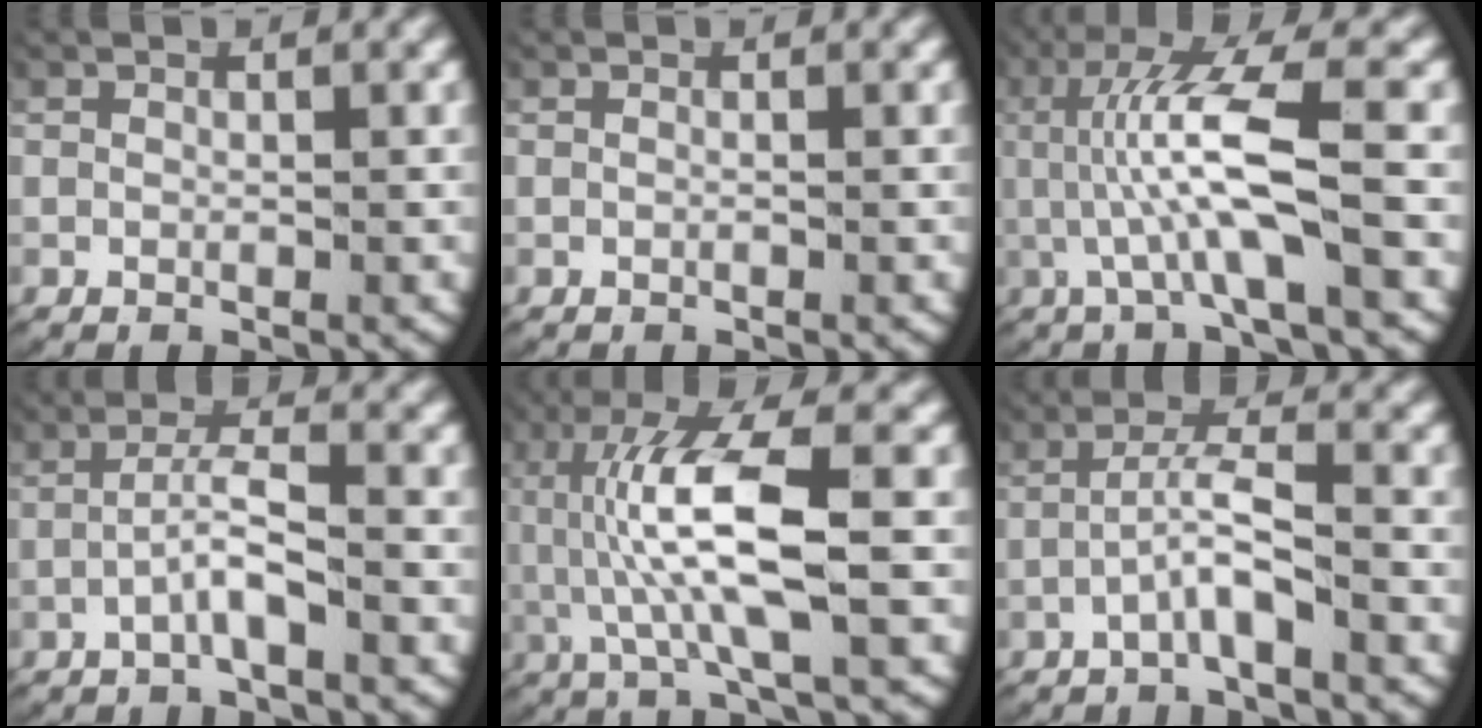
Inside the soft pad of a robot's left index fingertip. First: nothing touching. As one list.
[{"total": 0.0}, {"total": 6.6, "force": [0.7, 1.5, 6.4], "torque": [-0.116, 0.014, 0.006]}, {"total": 2.8, "force": [-1.4, 0.4, 2.5], "torque": [-0.051, 0.005, -0.026]}, {"total": 8.2, "force": [1.3, 2.5, 7.7], "torque": [-0.151, 0.007, 0.019]}, {"total": 3.0, "force": [-1.2, 0.7, 2.7], "torque": [-0.053, 0.007, -0.025]}]